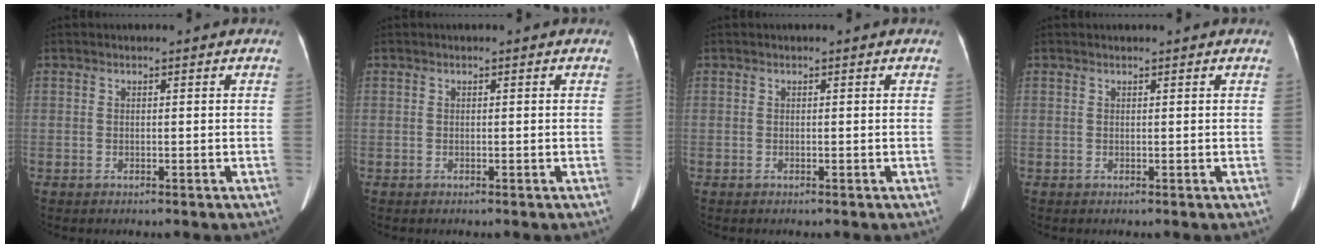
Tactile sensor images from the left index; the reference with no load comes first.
{"total": 0.0}
{"total": 0.0}
{"total": 0.6, "force": [0.6, 0.0, 0.2], "torque": [-0.004, 0.010, 0.012]}